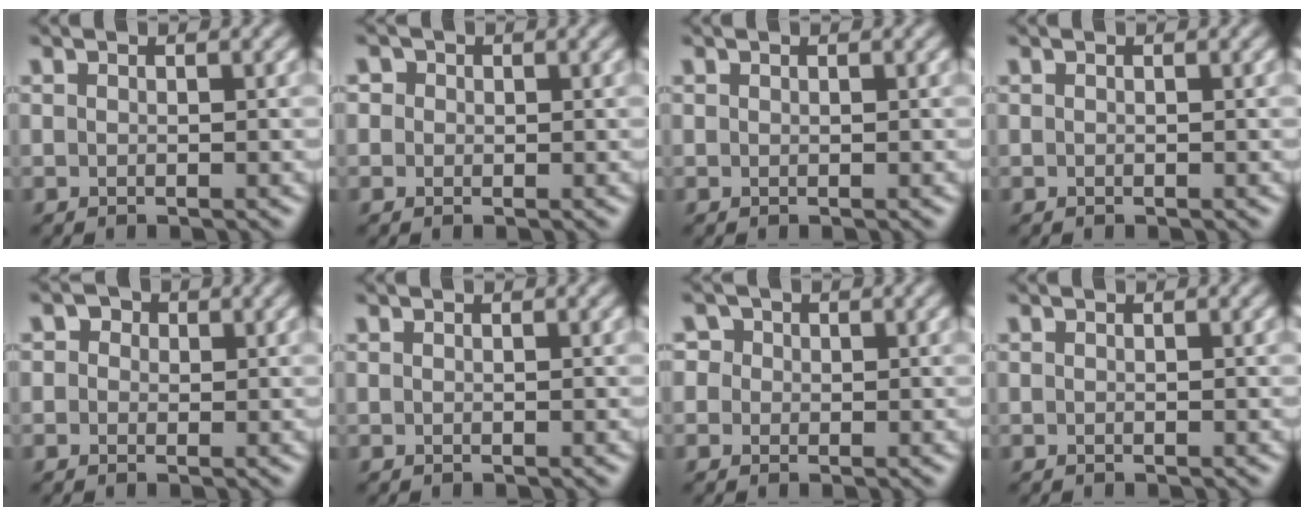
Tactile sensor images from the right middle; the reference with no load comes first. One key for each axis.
{"total": 1.3, "fx": 0.4, "fy": 1.2, "fz": 0.3, "tx": -0.001, "ty": -0.002, "tz": -0.001}
{"total": 0.0}
{"total": 0.0}
{"total": 2.6, "fx": 1.1, "fy": 2.1, "fz": 1.2, "tx": -0.020, "ty": 0.000, "tz": -0.001}
{"total": 0.0}
{"total": 2.8, "fx": 1.1, "fy": 2.4, "fz": 0.9, "tx": -0.022, "ty": 0.003, "tz": 0.005}
{"total": 0.0}